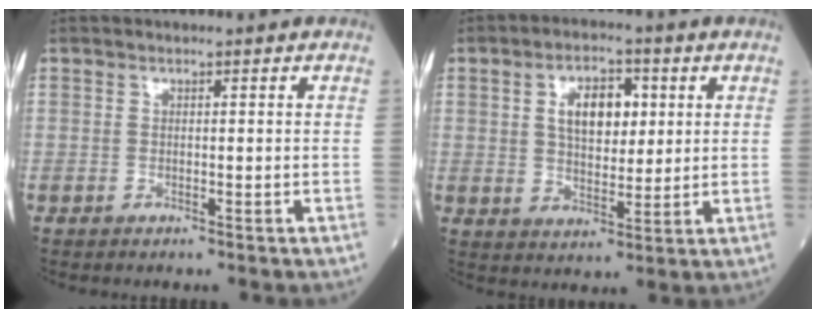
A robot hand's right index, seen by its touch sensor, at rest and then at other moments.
{"total": 7.8, "force": [2.2, 4.1, 6.3], "torque": [-0.110, 0.013, 0.041]}